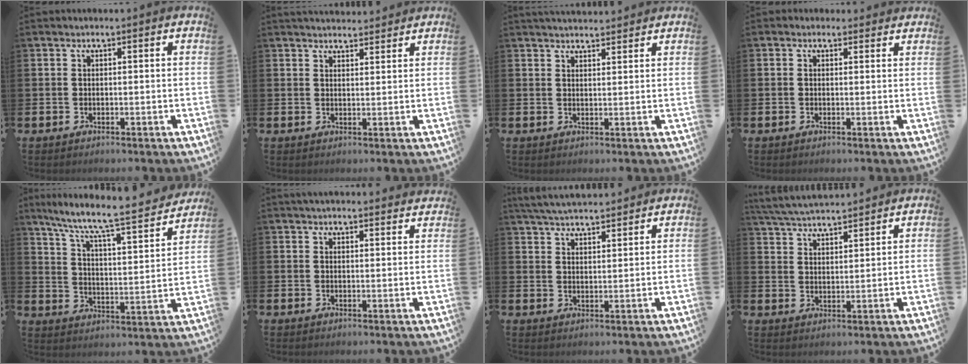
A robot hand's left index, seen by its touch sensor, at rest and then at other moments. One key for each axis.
{"total": 2.8, "fx": 2.8, "fy": 0.6, "fz": 0.1, "tx": 0.004, "ty": -0.017, "tz": 0.048}
{"total": 2.7, "fx": 2.6, "fy": 0.4, "fz": 0.2, "tx": -0.004, "ty": -0.012, "tz": 0.048}
{"total": 0.9, "fx": 0.7, "fy": 0.6, "fz": 0.1, "tx": 0.009, "ty": 0.002, "tz": 0.009}
{"total": 7.7, "fx": 6.9, "fy": 0.6, "fz": 3.4, "tx": -0.089, "ty": -0.061, "tz": 0.109}
{"total": 2.7, "fx": 2.6, "fy": 0.3, "fz": 0.4, "tx": -0.007, "ty": -0.012, "tz": 0.047}
{"total": 4.8, "fx": 4.8, "fy": 0.5, "fz": 0.6, "tx": -0.020, "ty": -0.022, "tz": 0.086}
{"total": 5.0, "fx": 4.9, "fy": 0.5, "fz": 0.5, "tx": -0.030, "ty": -0.025, "tz": 0.089}